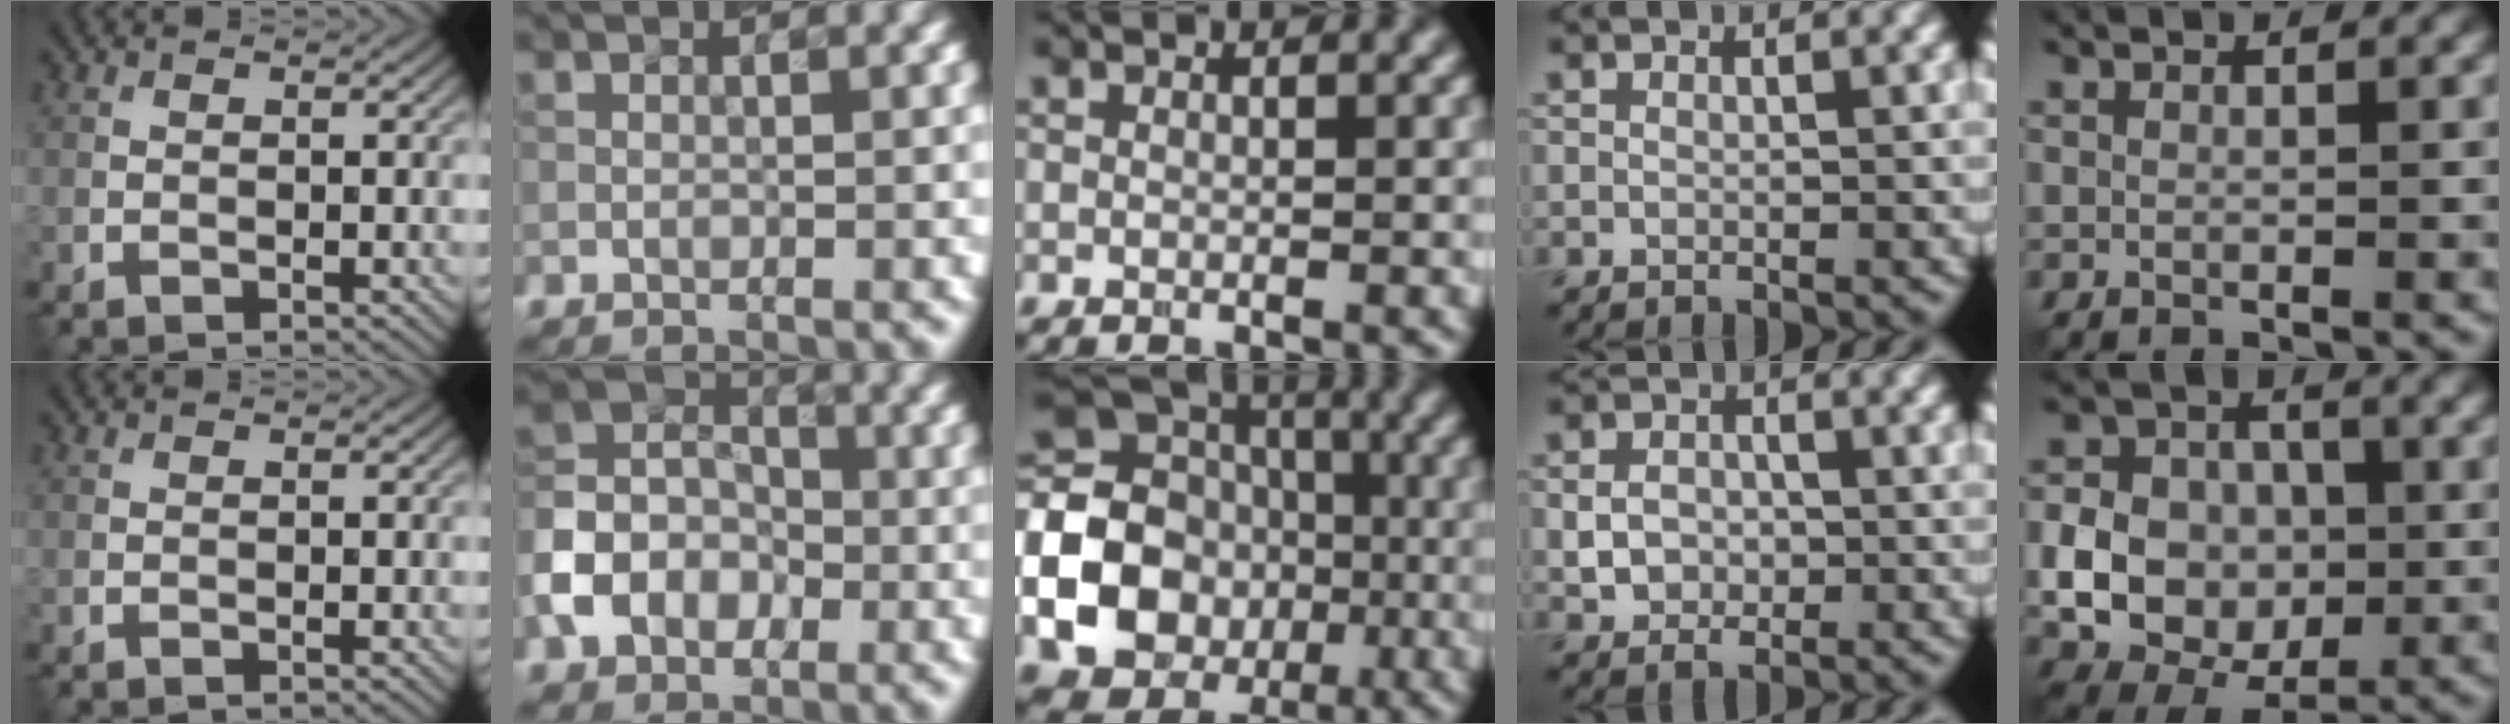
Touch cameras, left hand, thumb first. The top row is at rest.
{"index": {"total": 6.0, "force": [-2.3, 4.7, 3.0], "torque": [-0.061, 0.009, -0.054]}, "middle": {"total": 22.2, "force": [-5.2, 20.3, 7.5], "torque": [-0.185, -0.021, -0.125]}, "ring": {"total": 2.6, "force": [-0.3, 2.1, 1.5], "torque": [-0.030, 0.000, -0.009]}, "little": {"total": 7.0, "force": [-1.0, 5.6, 4.1], "torque": [-0.074, 0.004, -0.026]}}